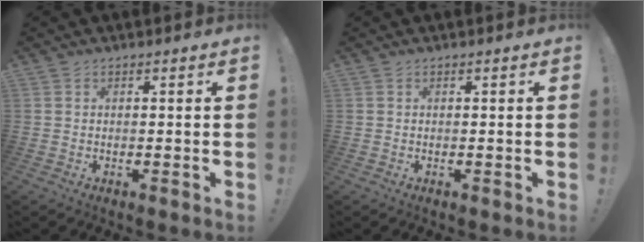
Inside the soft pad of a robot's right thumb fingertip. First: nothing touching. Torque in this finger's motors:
{"motor_torque": [0.00, 0.00, 0.00, 0.00, 0.00]}